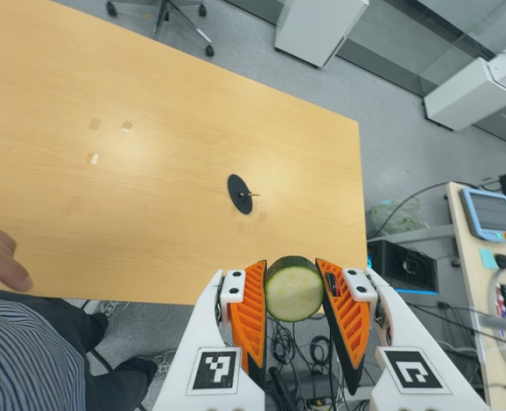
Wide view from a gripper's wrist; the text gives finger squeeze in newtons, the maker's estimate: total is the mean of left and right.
{"total": 11.1, "left": 10.6, "right": 11.5}